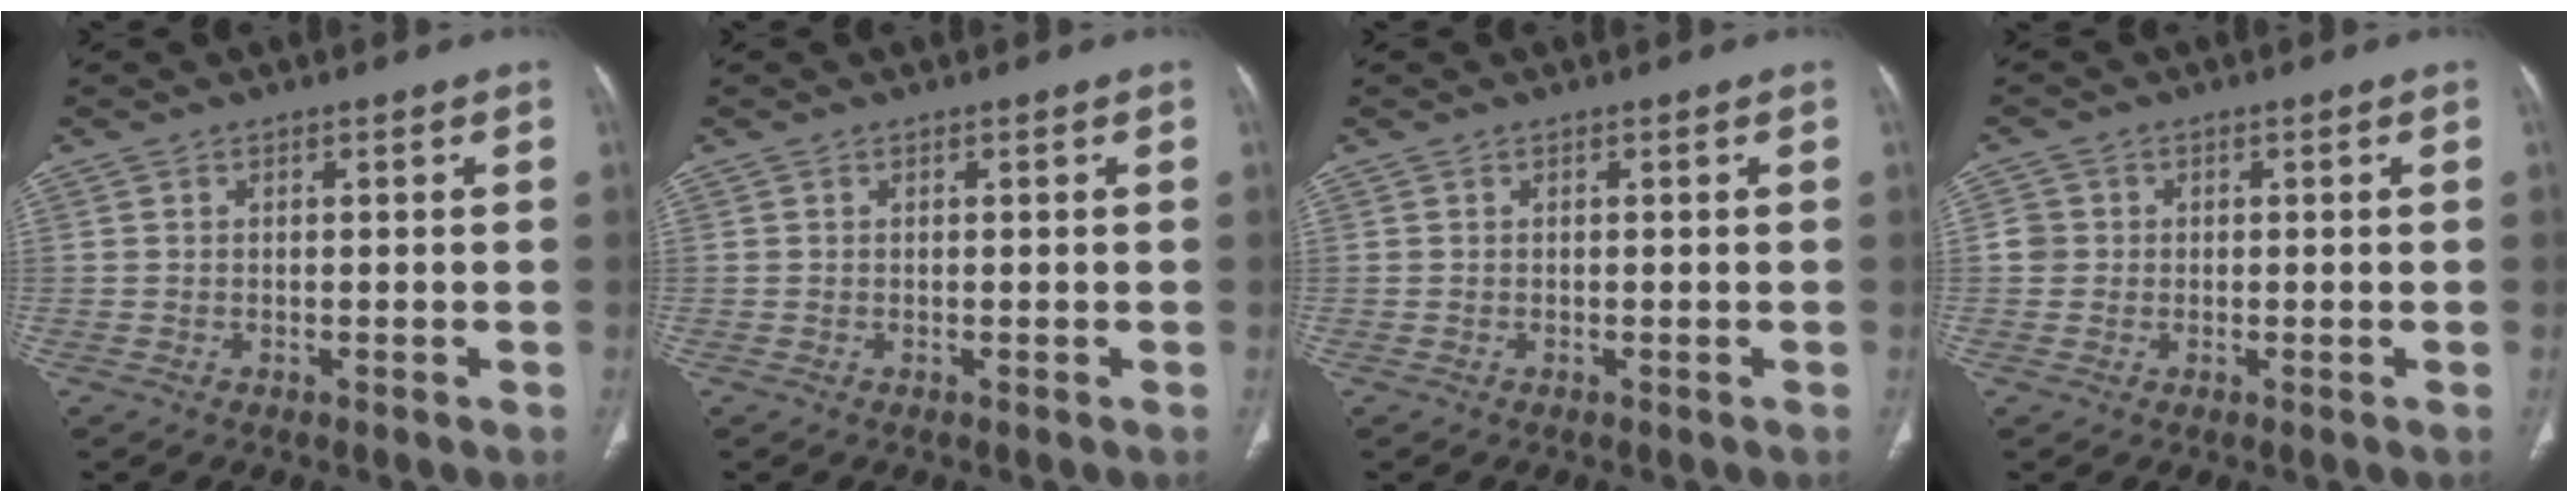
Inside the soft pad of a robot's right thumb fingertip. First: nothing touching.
{"total": 0.0}
{"total": 0.0}
{"total": 2.5, "force": [0.1, 2.4, 0.5], "torque": [0.006, 0.008, 0.001]}